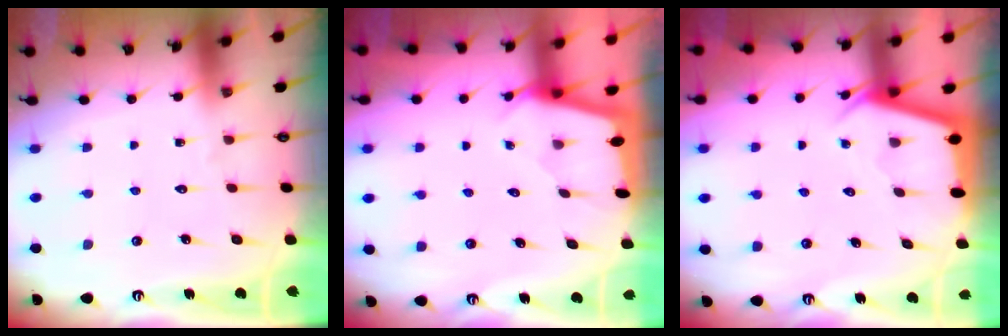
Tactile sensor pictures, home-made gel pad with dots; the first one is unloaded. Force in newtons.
{"total": 1.9, "press": 1.9, "slide": 0.1}
{"total": 2.8, "press": 2.8, "slide": 0.4}